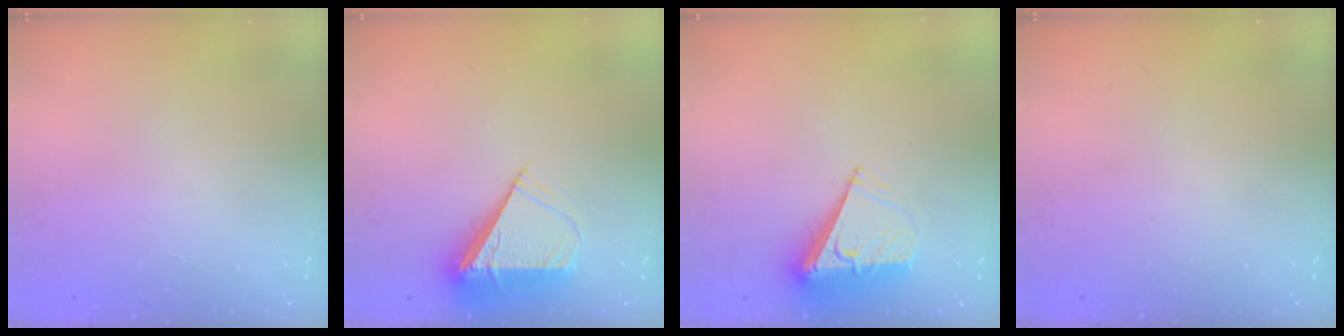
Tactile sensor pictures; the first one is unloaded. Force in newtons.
{"total": 7.4, "press": 7.2, "slide": 1.3}
{"total": 8.3, "press": 8.3, "slide": 0.2}
{"total": 0.0}